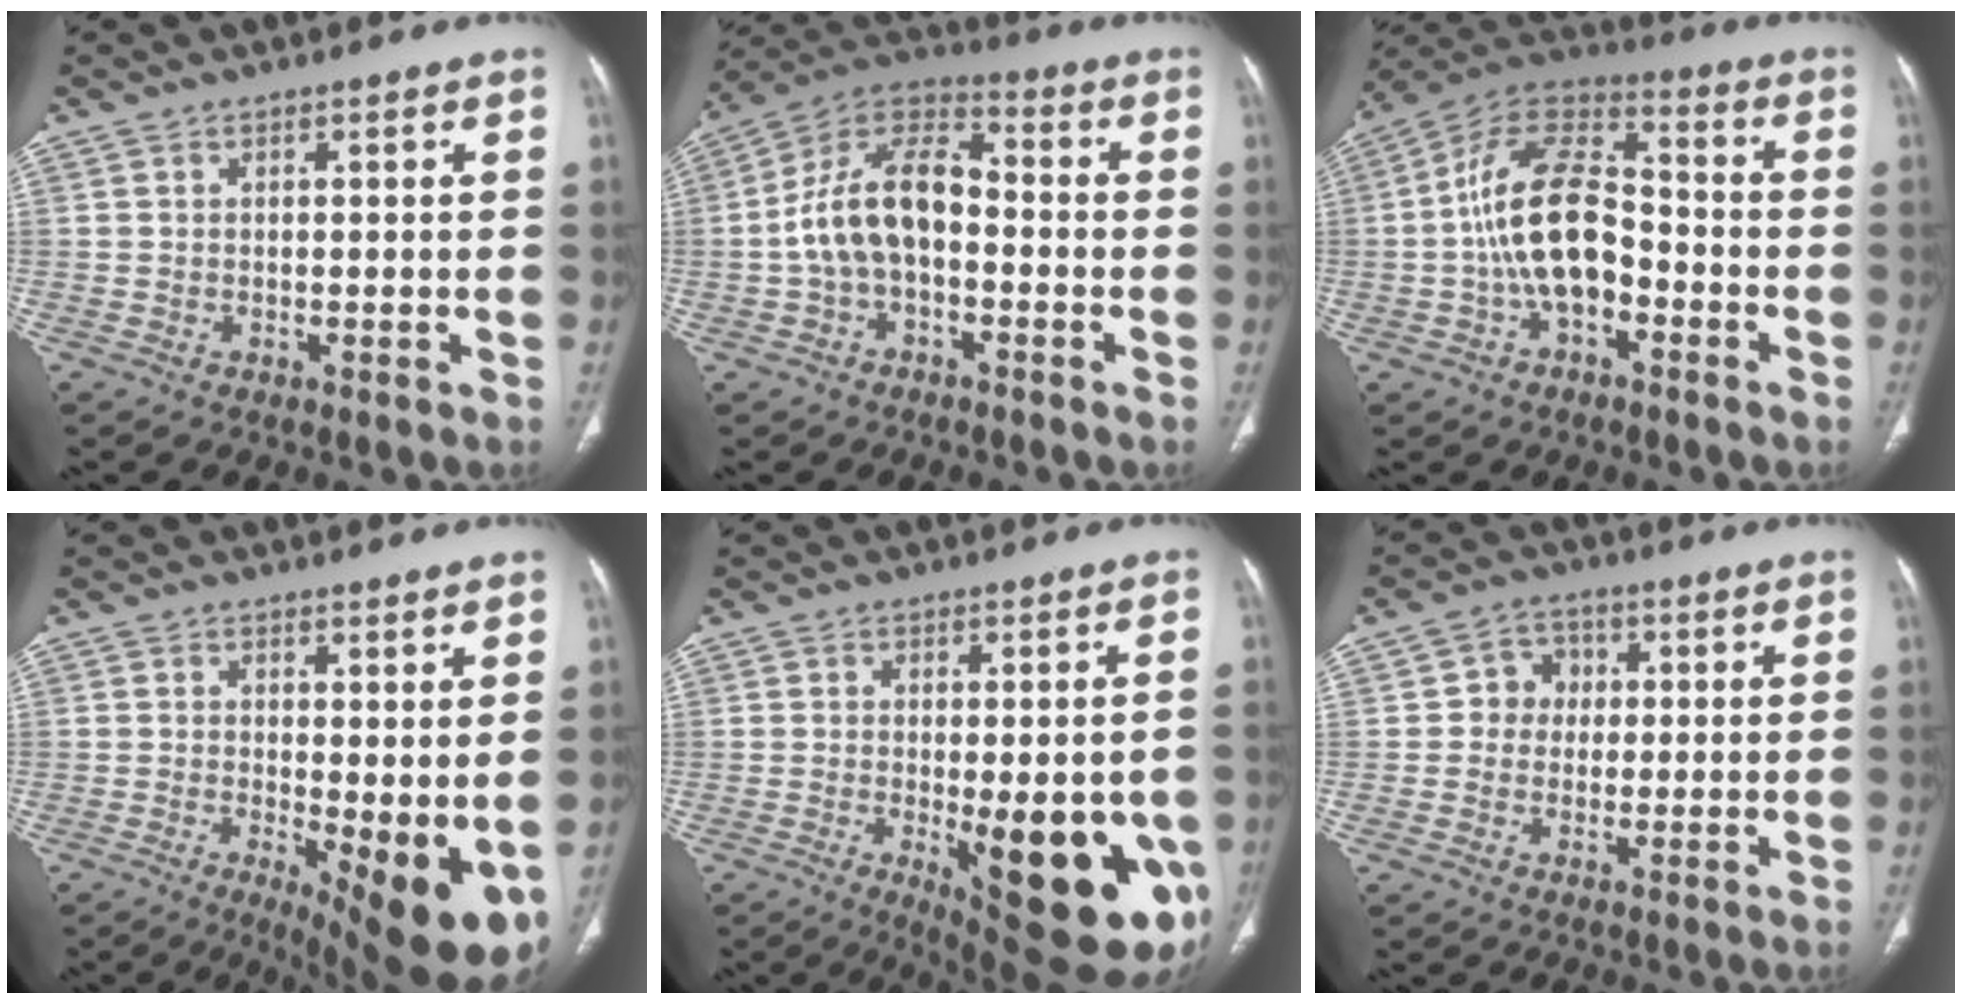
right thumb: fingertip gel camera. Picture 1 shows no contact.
{"total": 13.4, "force": [-1.8, 7.8, 10.7], "torque": [-0.191, 0.047, -0.041]}
{"total": 16.3, "force": [-3.2, 9.5, 12.9], "torque": [-0.222, 0.050, -0.063]}
{"total": 12.3, "force": [-1.9, 4.4, 11.3], "torque": [-0.153, -0.027, -0.012]}
{"total": 19.3, "force": [-5.5, 6.7, 17.3], "torque": [-0.159, -0.016, -0.047]}
{"total": 4.9, "force": [0.4, 4.5, 2.0], "torque": [0.000, 0.011, -0.002]}